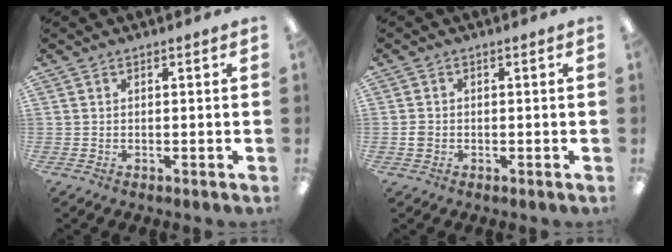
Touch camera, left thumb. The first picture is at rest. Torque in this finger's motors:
{"motor_torque": [-0.11, 0.10, 0.05, -0.06, 0.00]}